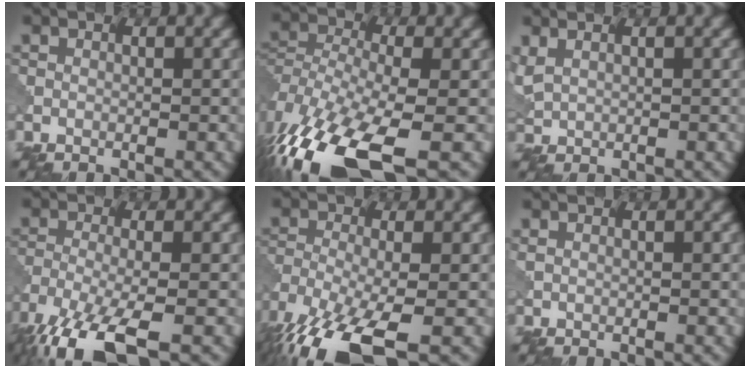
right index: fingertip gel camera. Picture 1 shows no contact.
{"total": 13.6, "force": [-7.8, 5.6, 9.6], "torque": [-0.225, -0.030, -0.137]}
{"total": 2.1, "force": [1.1, 1.4, 1.1], "torque": [-0.033, 0.007, 0.032]}
{"total": 8.9, "force": [-6.0, 2.4, 6.1], "torque": [-0.138, -0.015, -0.115]}
{"total": 11.2, "force": [-7.1, 3.6, 7.8], "torque": [-0.174, -0.014, -0.133]}
{"total": 0.8, "force": [0.5, 0.5, 0.3], "torque": [-0.006, 0.004, 0.010]}